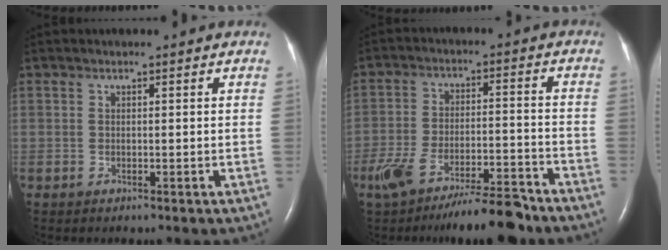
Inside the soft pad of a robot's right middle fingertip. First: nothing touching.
{"total": 12.7, "force": [-10.3, 2.1, 7.1], "torque": [-0.126, -0.010, -0.170]}